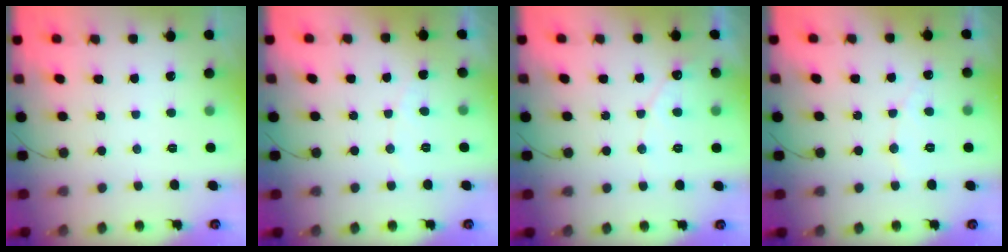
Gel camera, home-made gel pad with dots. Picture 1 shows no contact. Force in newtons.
{"total": 2.8, "press": 2.8, "slide": 0.1}
{"total": 5.3, "press": 5.3, "slide": 0.4}
{"total": 3.7, "press": 3.7, "slide": 0.3}